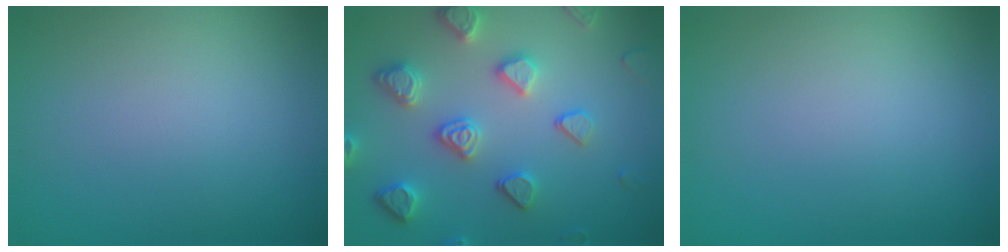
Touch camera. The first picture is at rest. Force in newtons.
{"total": 4.9, "press": 4.4, "slide": 2.3}
{"total": 0.0}